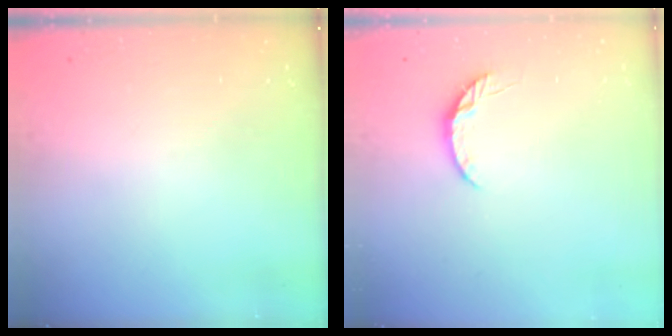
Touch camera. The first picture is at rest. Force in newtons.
{"total": 4.6, "press": 4.6, "slide": 0.6}